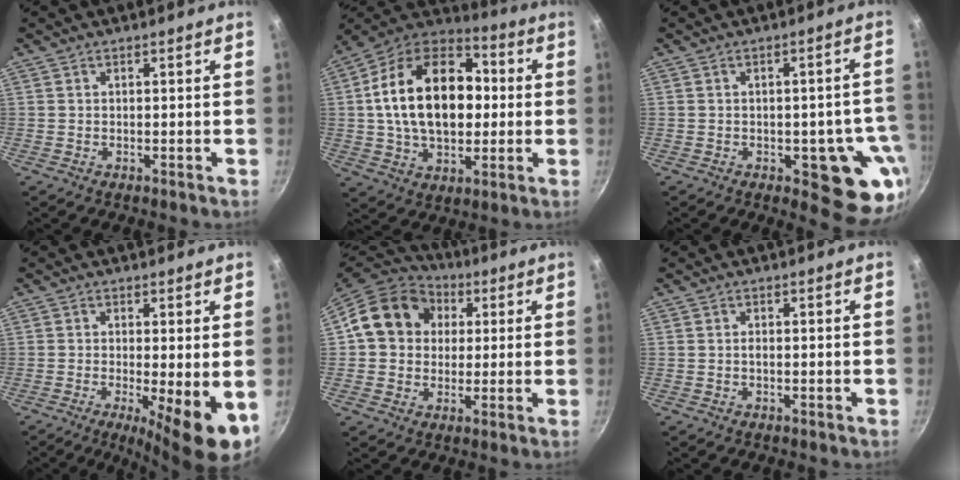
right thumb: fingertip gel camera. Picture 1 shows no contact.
{"total": 24.0, "force": [1.6, 15.8, 17.9], "torque": [-0.275, 0.033, 0.018]}
{"total": 13.2, "force": [-4.1, 6.0, 11.0], "torque": [-0.062, 0.012, -0.047]}
{"total": 9.2, "force": [-1.8, 2.0, 8.8], "torque": [-0.125, -0.010, -0.020]}
{"total": 14.7, "force": [3.4, 12.5, 7.0], "torque": [-0.094, 0.020, 0.044]}
{"total": 0.6, "force": [-0.1, 0.3, 0.6], "torque": [-0.010, 0.002, -0.005]}